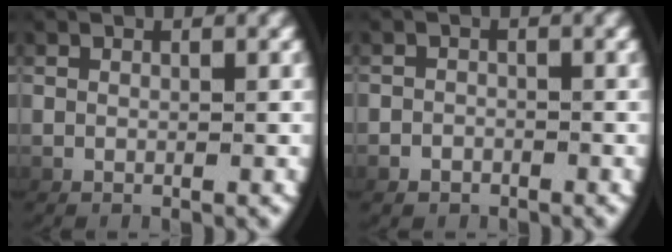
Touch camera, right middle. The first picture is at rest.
{"total": 1.1, "force": [-1.0, 0.4, -0.2], "torque": [0.001, -0.006, -0.014]}